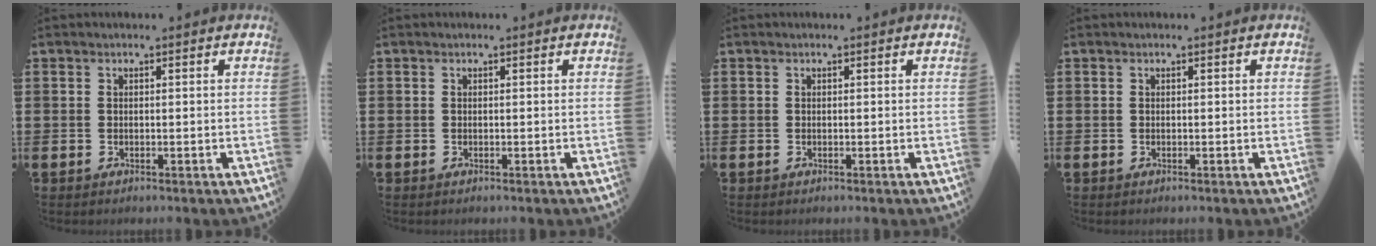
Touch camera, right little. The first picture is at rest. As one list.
[{"total": 0.0}, {"total": 0.0}, {"total": 0.0}]